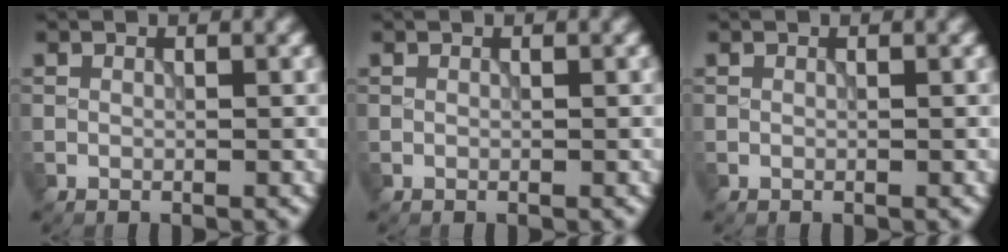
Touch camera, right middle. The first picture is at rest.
{"total": 0.0}
{"total": 0.0}